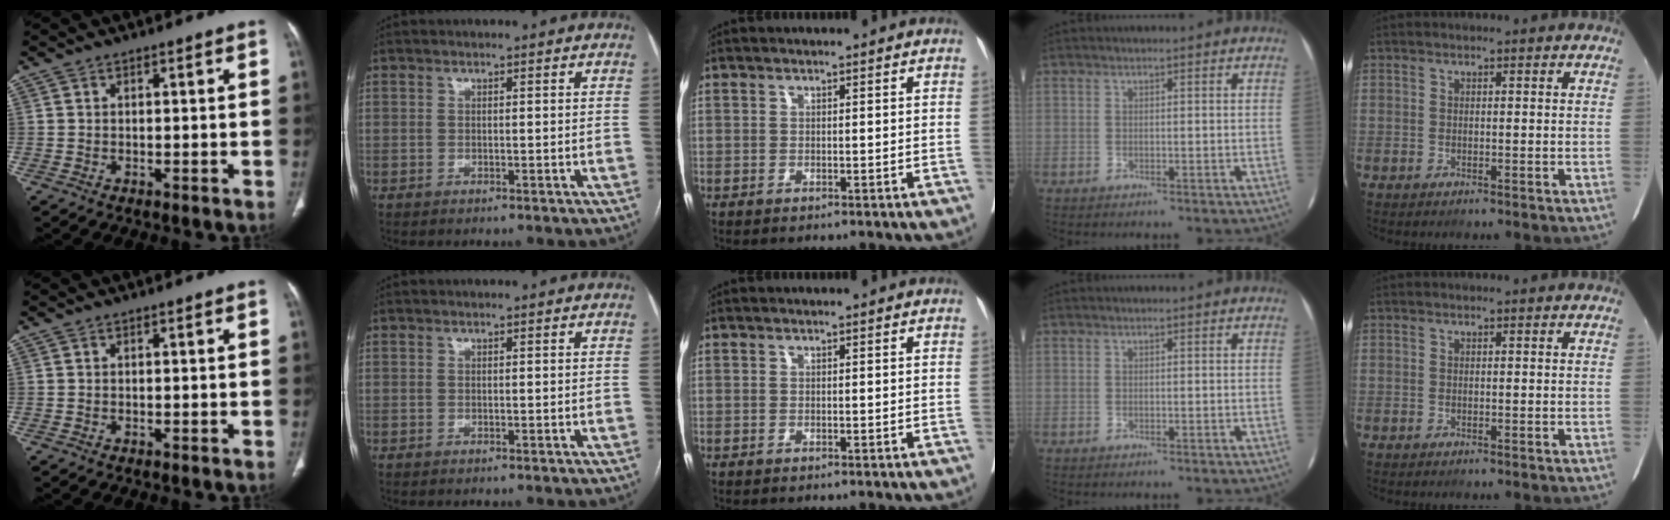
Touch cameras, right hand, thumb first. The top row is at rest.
{}